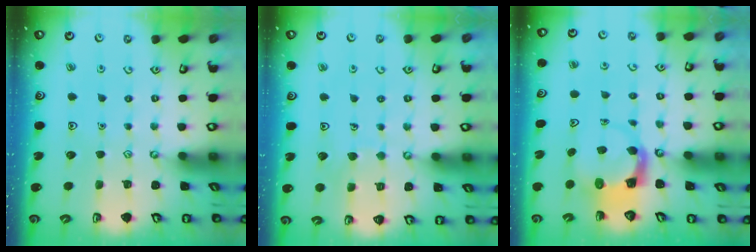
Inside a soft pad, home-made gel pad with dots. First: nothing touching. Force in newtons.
{"total": 4.7, "press": 4.7, "slide": 0.3}
{"total": 3.7, "press": 3.6, "slide": 0.6}